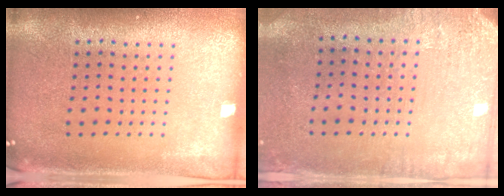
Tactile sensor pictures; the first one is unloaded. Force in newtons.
{"total": 3.3, "press": 2.6, "slide": 2.0}